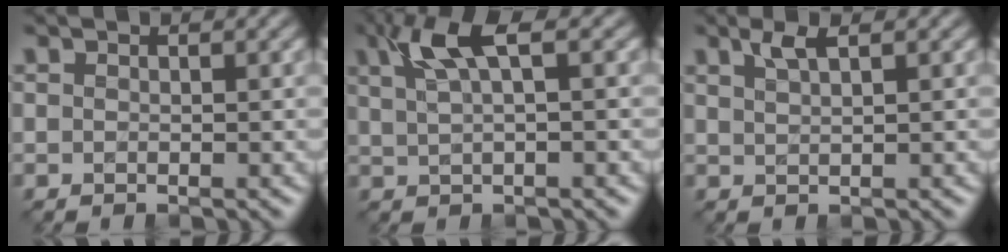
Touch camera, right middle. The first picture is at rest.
{"total": 4.4, "force": [2.2, 1.2, 3.7], "torque": [-0.075, 0.010, 0.042]}
{"total": 1.8, "force": [1.2, 0.5, 1.3], "torque": [-0.022, 0.003, 0.021]}